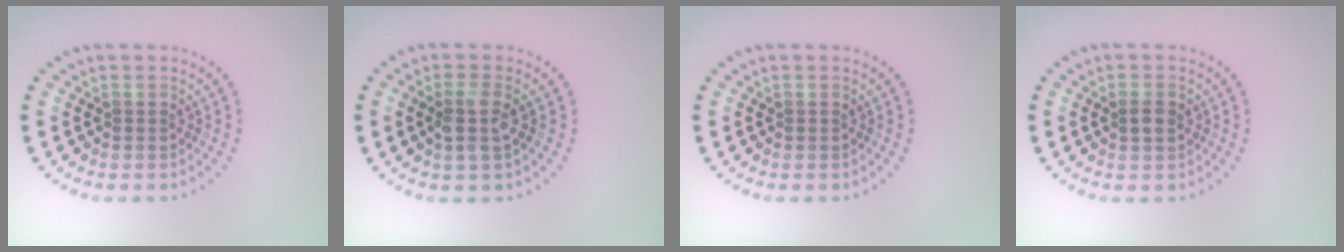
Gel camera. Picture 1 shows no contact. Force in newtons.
{"total": 2.3, "press": 2.0, "slide": 1.1}
{"total": 0.0}
{"total": 1.5, "press": 1.5, "slide": 0.1}